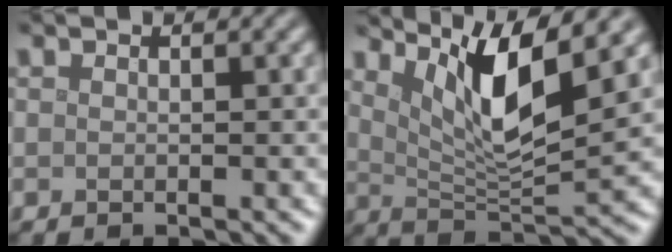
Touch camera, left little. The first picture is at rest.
{"total": 7.0, "force": [3.8, 1.5, 5.7], "torque": [-0.095, -0.007, 0.070]}